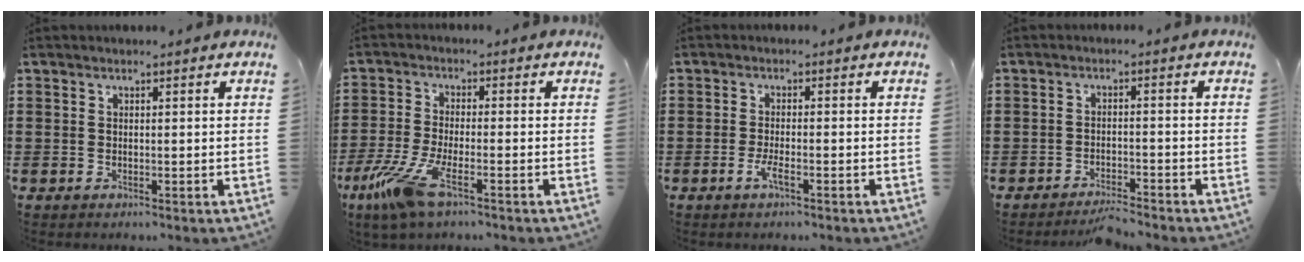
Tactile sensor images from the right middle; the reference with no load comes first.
{"total": 8.0, "force": [-4.6, 1.6, 6.3], "torque": [-0.152, -0.020, -0.089]}
{"total": 2.6, "force": [-1.2, 0.4, 2.3], "torque": [-0.046, -0.004, -0.023]}
{"total": 2.9, "force": [-2.9, 0.1, 0.5], "torque": [-0.014, 0.000, -0.058]}